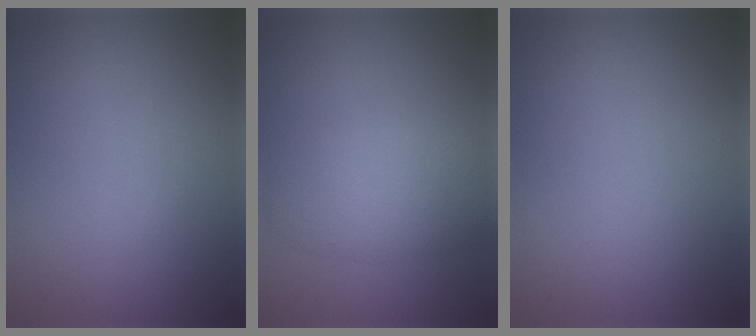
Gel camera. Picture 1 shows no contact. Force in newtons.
{"total": 4.3, "press": 4.3, "slide": 0.2}
{"total": 0.0}